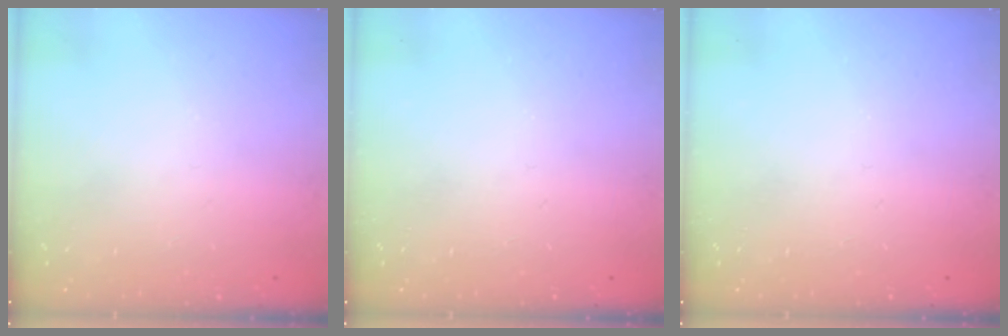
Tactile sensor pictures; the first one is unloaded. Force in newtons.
{"total": 0.0}
{"total": 0.0}